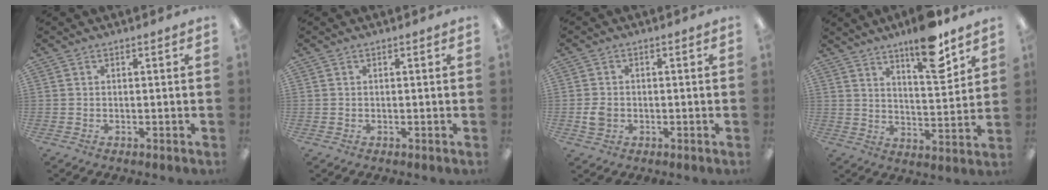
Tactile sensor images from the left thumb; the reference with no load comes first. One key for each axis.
{"total": 0.0}
{"total": 3.2, "fx": -0.6, "fy": 2.6, "fz": 1.8, "tx": -0.021, "ty": 0.003, "tz": -0.012}
{"total": 13.7, "fx": 9.7, "fy": 3.9, "fz": 8.9, "tx": -0.122, "ty": -0.057, "tz": 0.158}